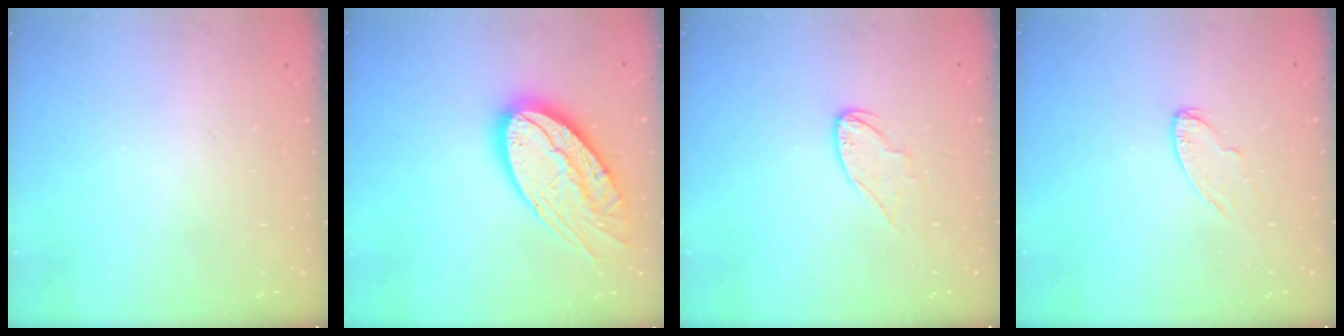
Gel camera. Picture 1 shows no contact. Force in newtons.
{"total": 23.0, "press": 22.9, "slide": 2.4}
{"total": 7.2, "press": 7.2, "slide": 0.4}
{"total": 6.4, "press": 6.3, "slide": 0.5}